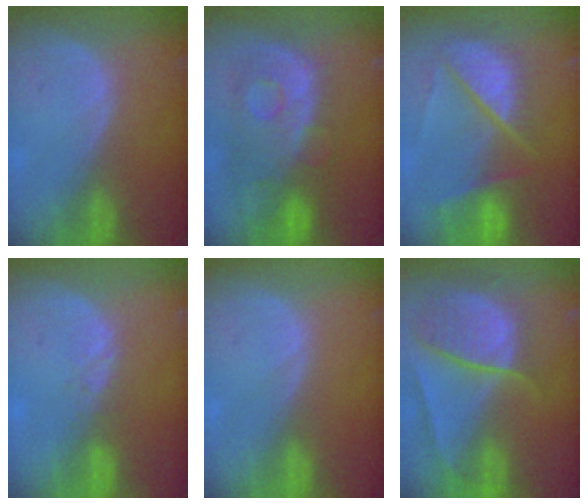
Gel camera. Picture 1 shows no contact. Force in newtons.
{"total": 11.2, "press": 9.7, "slide": 5.6}
{"total": 10.6, "press": 8.9, "slide": 5.8}
{"total": 1.0, "press": 1.0, "slide": 0.2}
{"total": 0.0}
{"total": 10.4, "press": 8.8, "slide": 5.6}